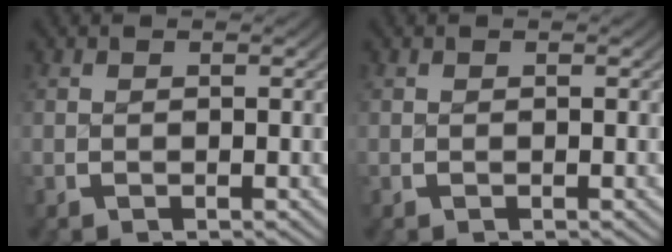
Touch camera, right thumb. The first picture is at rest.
{"total": 0.0}